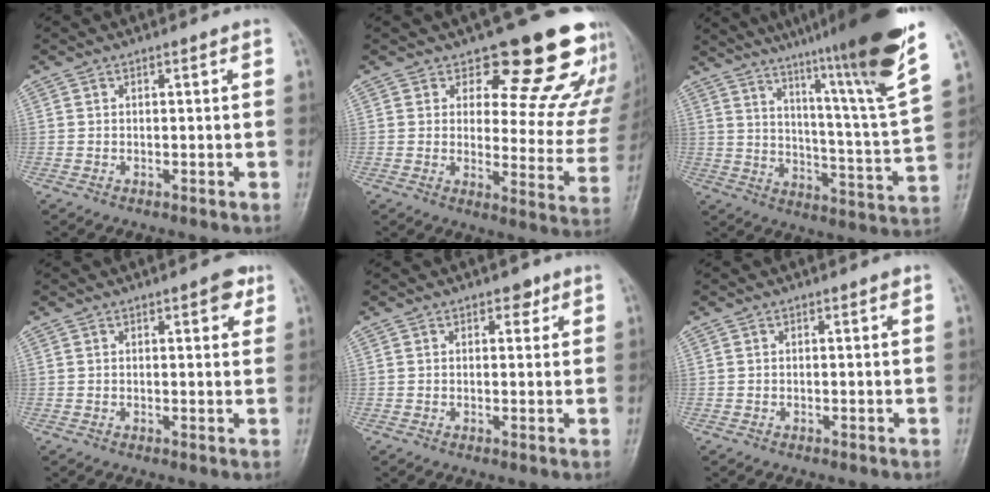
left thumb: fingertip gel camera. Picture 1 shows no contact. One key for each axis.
{"total": 18.5, "fx": 15.0, "fy": 7.2, "fz": 8.1, "tx": -0.035, "ty": -0.114, "tz": 0.172}
{"total": 25.1, "fx": 17.8, "fy": 0.6, "fz": 17.7, "tx": -0.247, "ty": -0.094, "tz": 0.258}
{"total": 3.7, "fx": 2.1, "fy": 1.4, "fz": 2.8, "tx": -0.022, "ty": -0.006, "tz": 0.021}
{"total": 2.2, "fx": 1.4, "fy": 1.3, "fz": 1.1, "tx": 0.001, "ty": -0.005, "tz": 0.016}
{"total": 0.5, "fx": 0.3, "fy": 0.1, "fz": 0.4, "tx": -0.005, "ty": 0.000, "tz": 0.002}